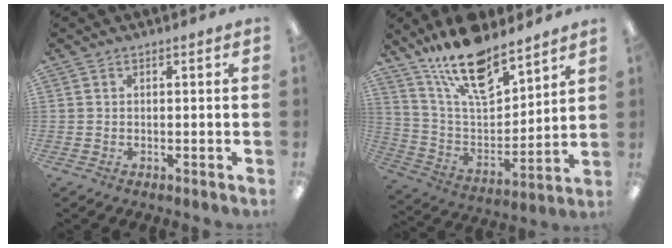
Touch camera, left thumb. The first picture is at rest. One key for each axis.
{"total": 17.9, "fx": 13.9, "fy": 6.5, "fz": 9.2, "tx": -0.165, "ty": -0.087, "tz": 0.242}